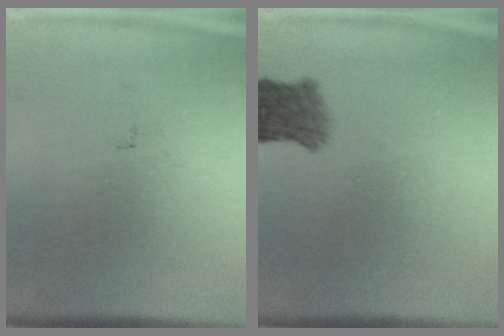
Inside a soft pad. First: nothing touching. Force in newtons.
{"total": 4.1}